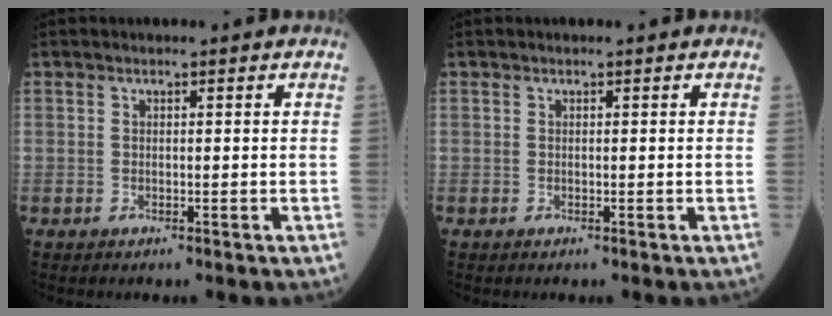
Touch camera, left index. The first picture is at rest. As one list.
[{"total": 0.0}]